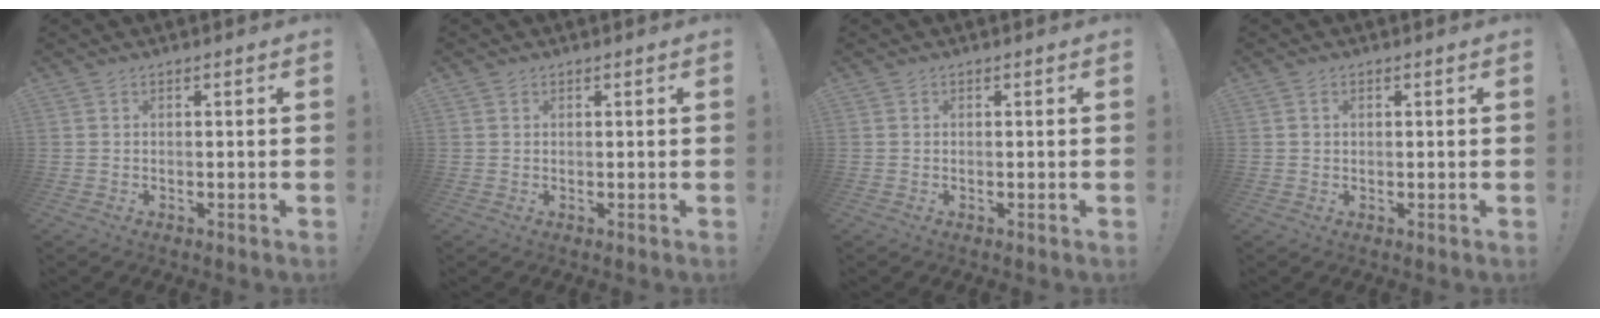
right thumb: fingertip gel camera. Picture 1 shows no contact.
{"total": 0.8, "force": [0.5, 0.6, 0.1], "torque": [0.003, -0.002, 0.010]}
{"total": 0.0}
{"total": 0.8, "force": [0.2, 0.7, 0.2], "torque": [-0.004, 0.002, 0.004]}